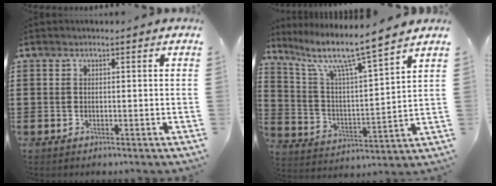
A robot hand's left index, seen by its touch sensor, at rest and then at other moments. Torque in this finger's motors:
{"motor_torque": [1.21, -0.93, 0.66, 0.20]}